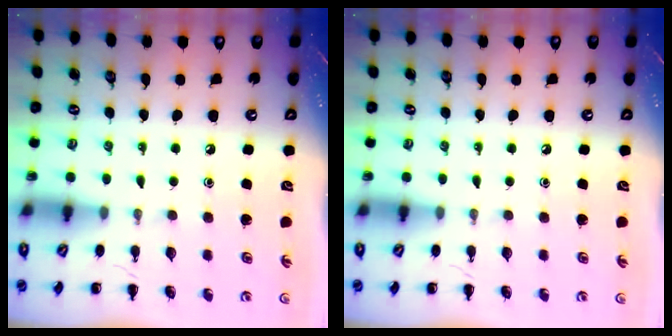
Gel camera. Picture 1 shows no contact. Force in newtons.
{"total": 0.0}